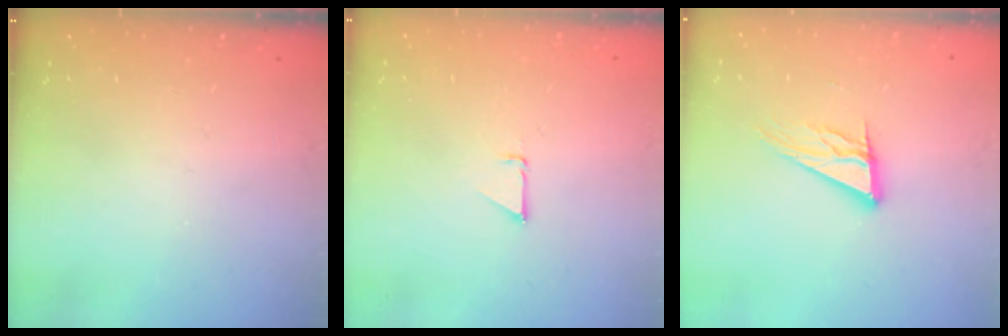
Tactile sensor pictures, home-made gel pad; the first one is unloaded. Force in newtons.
{"total": 0.8, "press": 0.8, "slide": 0.1}
{"total": 11.5, "press": 11.4, "slide": 1.9}